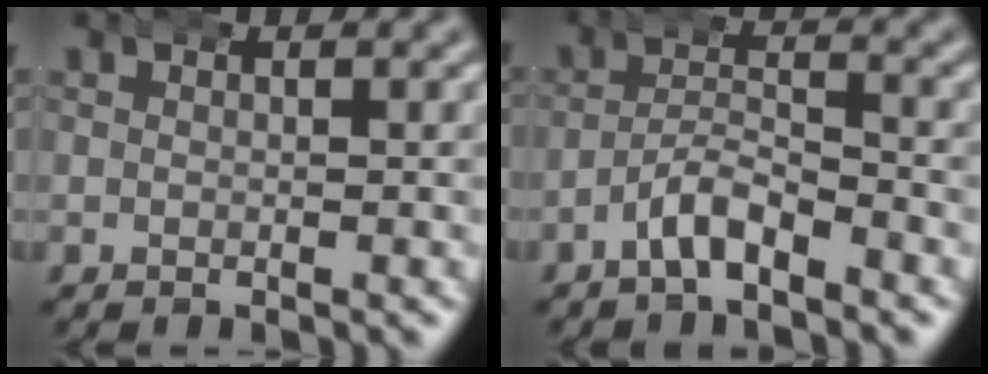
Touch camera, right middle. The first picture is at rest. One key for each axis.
{"total": 3.5, "fx": -2.7, "fy": 1.7, "fz": 1.6, "tx": -0.010, "ty": 0.009, "tz": -0.060}